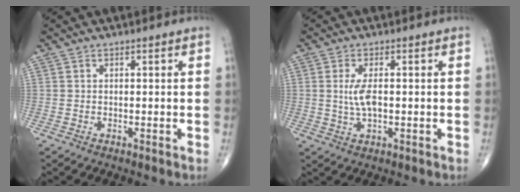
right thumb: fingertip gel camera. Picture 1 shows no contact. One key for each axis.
{"total": 4.4, "fx": 0.2, "fy": 1.8, "fz": 4.1, "tx": -0.087, "ty": -0.006, "tz": 0.005}